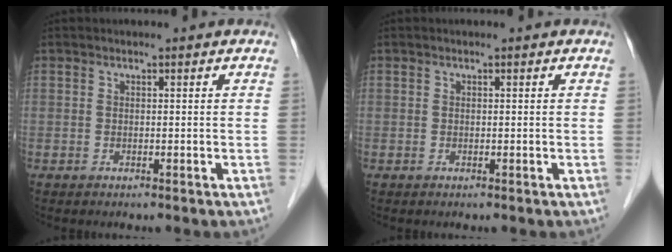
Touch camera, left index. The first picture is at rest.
{"total": 0.0}